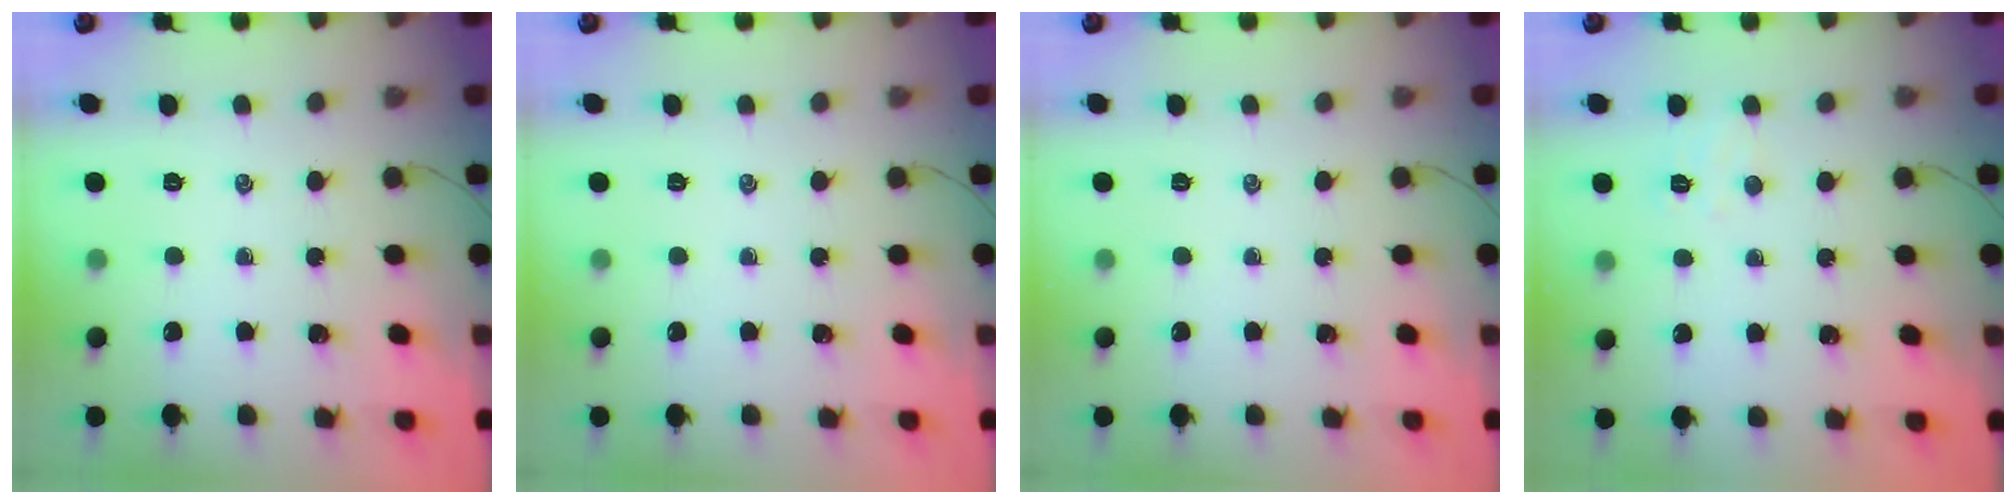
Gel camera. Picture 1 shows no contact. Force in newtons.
{"total": 0.0}
{"total": 0.0}
{"total": 4.7, "press": 4.6, "slide": 1.0}